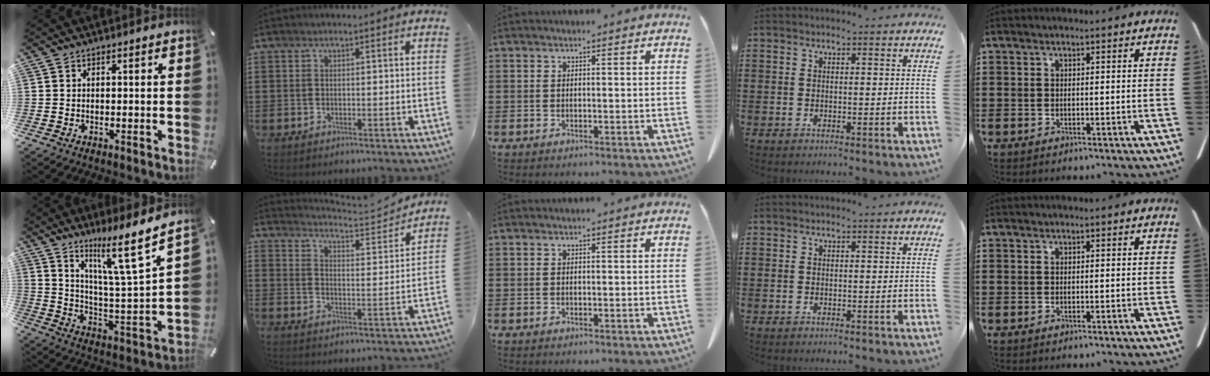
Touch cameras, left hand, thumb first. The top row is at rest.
{"thumb": {"total": 14.0, "force": [10.0, 1.6, 9.6], "torque": [-0.160, -0.077, 0.154]}, "index": {"total": 3.7, "force": [3.7, 0.1, 0.4], "torque": [-0.025, -0.036, 0.055]}}